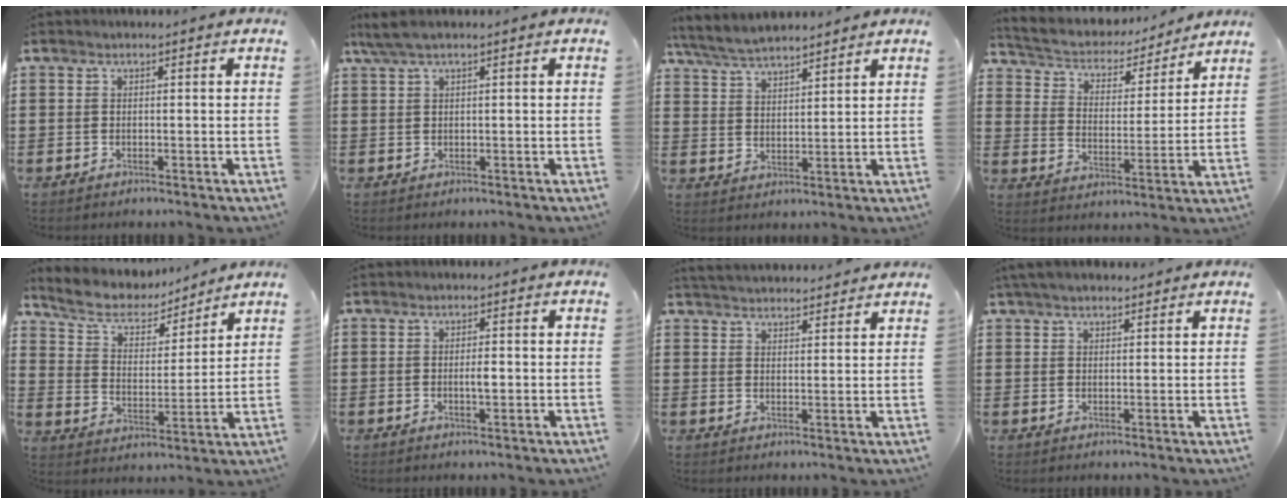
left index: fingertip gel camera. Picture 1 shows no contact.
{"total": 2.4, "force": [1.3, 0.2, 2.0], "torque": [-0.047, -0.003, 0.021]}
{"total": 5.2, "force": [4.9, 1.0, 1.4], "torque": [-0.048, -0.014, 0.089]}
{"total": 4.6, "force": [4.3, 1.4, 0.9], "torque": [-0.044, -0.031, 0.068]}
{"total": 6.9, "force": [5.8, 2.6, 2.5], "torque": [-0.082, -0.030, 0.099]}
{"total": 2.0, "force": [-0.2, 0.6, 1.9], "torque": [-0.036, -0.001, -0.004]}
{"total": 3.4, "force": [3.4, 0.2, -0.1], "torque": [-0.010, -0.013, 0.064]}
{"total": 3.1, "force": [2.7, 0.9, 1.2], "torque": [-0.032, 0.003, 0.052]}